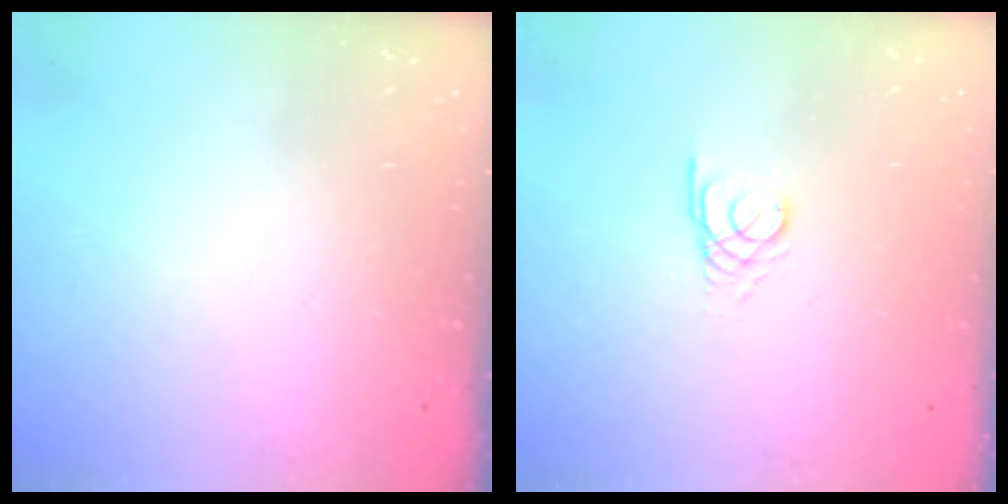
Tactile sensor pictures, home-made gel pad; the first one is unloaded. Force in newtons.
{"total": 2.3, "press": 2.3, "slide": 0.2}